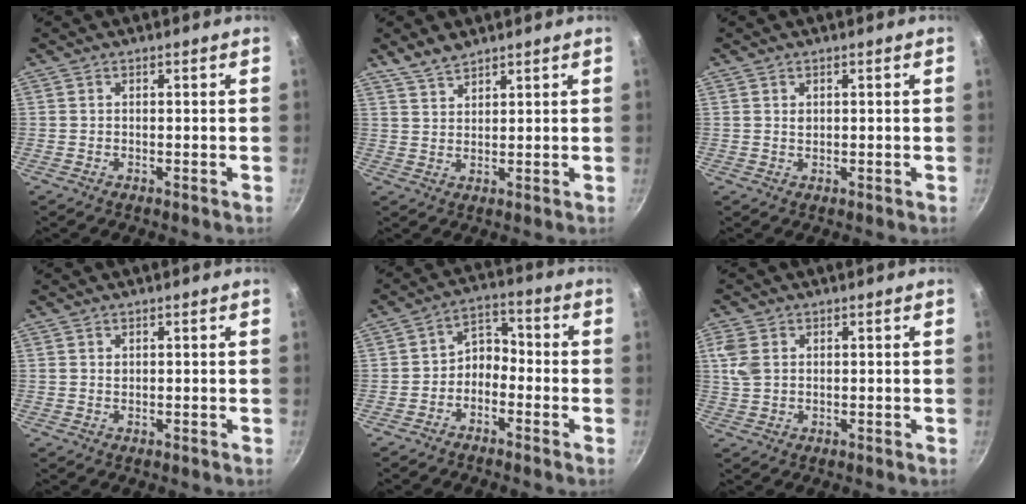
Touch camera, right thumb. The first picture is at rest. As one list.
[{"total": 4.2, "force": [3.6, 1.4, 1.6], "torque": [-0.026, -0.013, 0.073]}, {"total": 1.1, "force": [0.5, 0.8, 0.6], "torque": [-0.008, 0.001, 0.010]}, {"total": 0.7, "force": [0.4, 0.4, 0.3], "torque": [-0.005, 0.000, 0.008]}, {"total": 5.4, "force": [-2.3, 3.8, 3.0], "torque": [-0.024, 0.045, -0.050]}, {"total": 4.8, "force": [1.4, 3.4, 3.1], "torque": [-0.064, 0.000, 0.027]}]